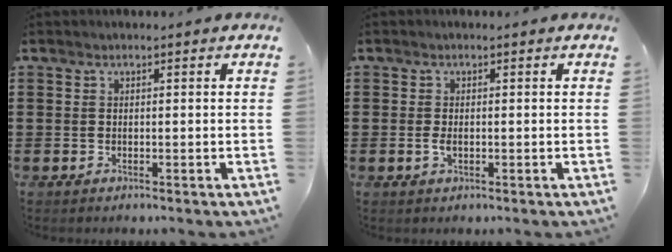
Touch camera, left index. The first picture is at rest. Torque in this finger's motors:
{"motor_torque": [0.10, 0.43, 0.03, 0.01]}